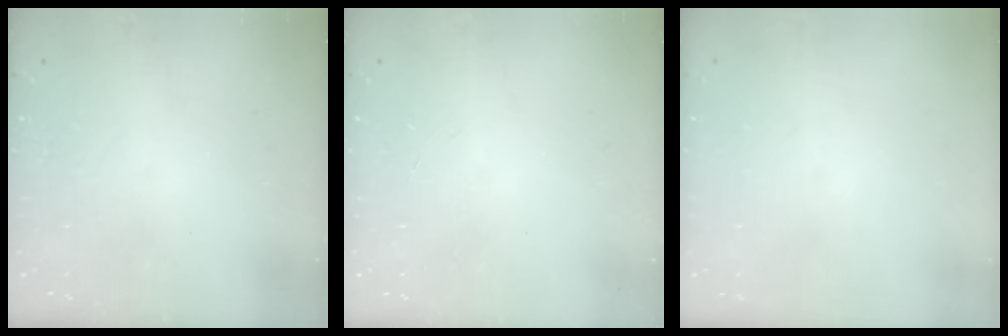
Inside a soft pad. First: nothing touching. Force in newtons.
{"total": 0.0}
{"total": 0.0}